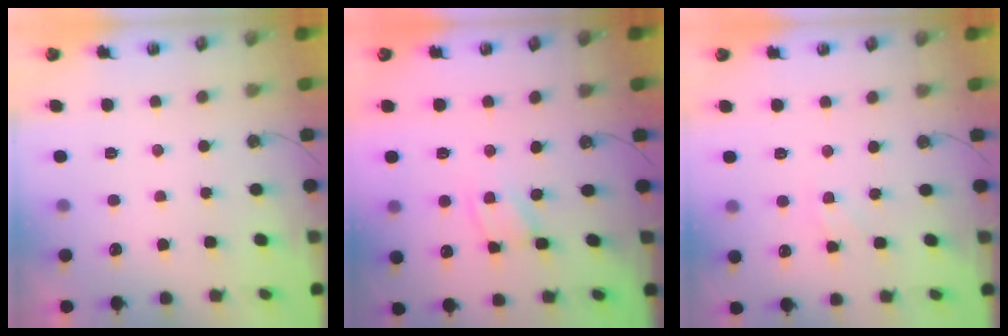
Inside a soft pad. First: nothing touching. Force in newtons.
{"total": 2.0, "press": 2.0, "slide": 0.1}
{"total": 1.4, "press": 1.4, "slide": 0.3}